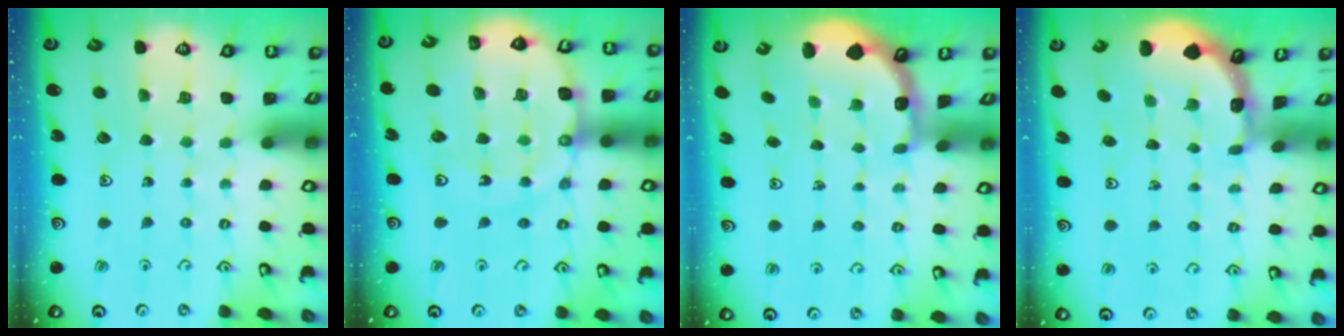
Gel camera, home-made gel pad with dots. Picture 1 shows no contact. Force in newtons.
{"total": 16.8, "press": 16.6, "slide": 2.5}
{"total": 1.7, "press": 1.6, "slide": 0.5}
{"total": 1.4, "press": 1.4, "slide": 0.1}